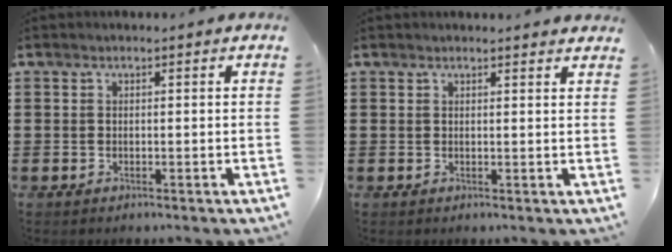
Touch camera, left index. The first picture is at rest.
{"total": 1.4, "force": [1.4, -0.1, 0.3], "torque": [-0.009, -0.002, 0.028]}